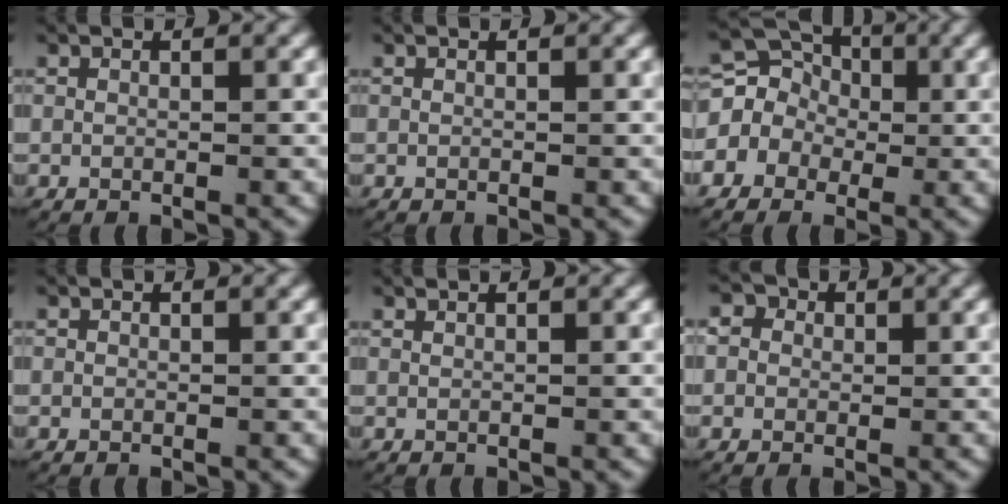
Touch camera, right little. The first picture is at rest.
{"total": 0.0}
{"total": 12.6, "force": [1.5, 10.9, 6.0], "torque": [-0.131, -0.011, 0.015]}
{"total": 0.0}
{"total": 0.0}
{"total": 4.0, "force": [1.2, 3.4, 1.7], "torque": [-0.037, 0.016, 0.002]}